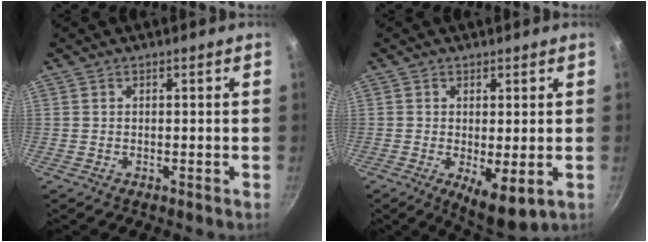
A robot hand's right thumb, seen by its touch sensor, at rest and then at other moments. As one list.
[{"total": 7.2, "force": [-1.7, 2.6, 6.6], "torque": [-0.100, -0.021, -0.017]}]